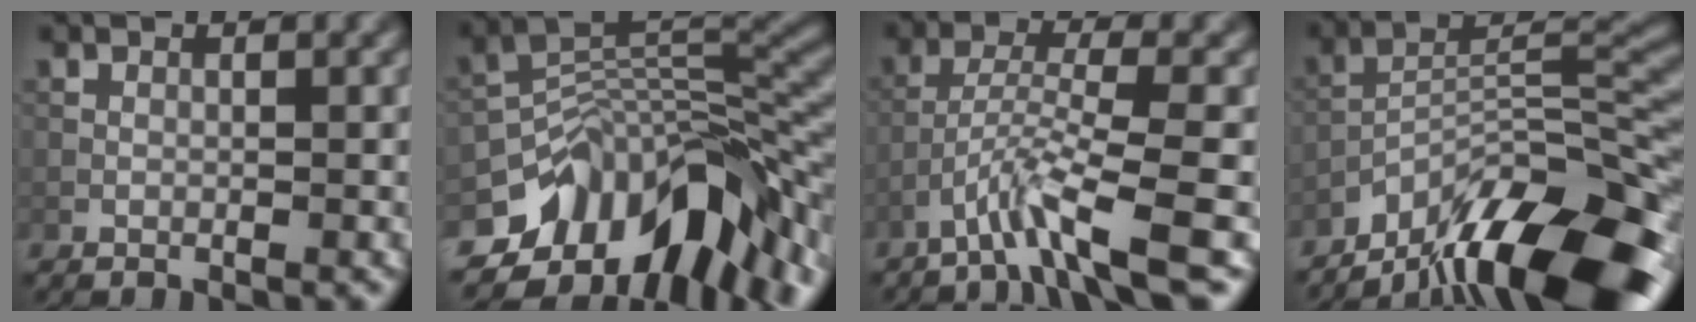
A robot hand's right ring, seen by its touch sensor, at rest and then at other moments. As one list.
[{"total": 12.4, "force": [-6.3, 6.5, 8.5], "torque": [-0.135, 0.015, -0.113]}, {"total": 5.4, "force": [-3.5, 0.4, 4.2], "torque": [-0.073, 0.000, -0.070]}, {"total": 14.6, "force": [-10.9, 3.8, 9.0], "torque": [-0.151, 0.019, -0.177]}]